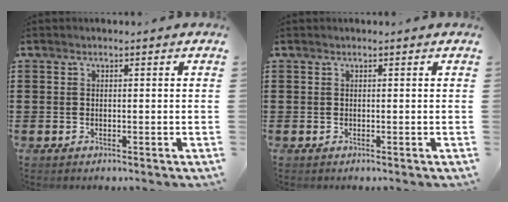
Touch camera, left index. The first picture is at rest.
{"total": 0.0}